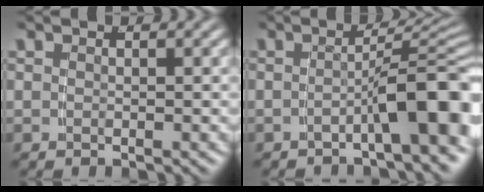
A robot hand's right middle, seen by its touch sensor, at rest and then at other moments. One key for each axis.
{"total": 7.4, "fx": -3.3, "fy": 1.6, "fz": 6.4, "tx": -0.062, "ty": 0.007, "tz": -0.052}